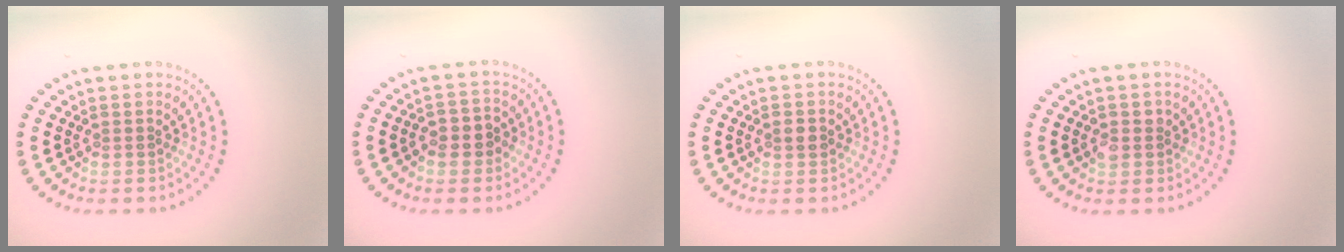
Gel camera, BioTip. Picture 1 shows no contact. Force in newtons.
{"total": 2.4, "press": 2.2, "slide": 0.9}
{"total": 1.1, "press": 1.1, "slide": 0.2}
{"total": 1.6, "press": 1.6, "slide": 0.4}